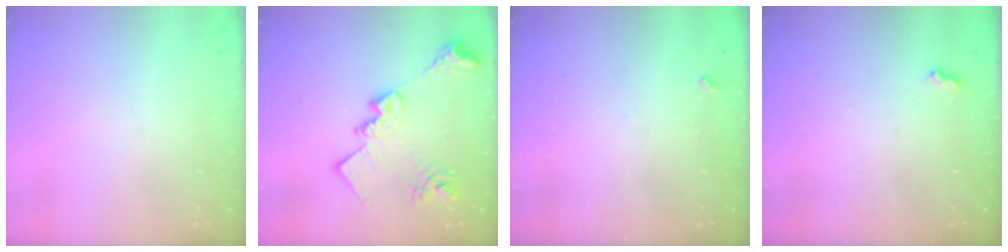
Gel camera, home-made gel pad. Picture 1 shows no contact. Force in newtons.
{"total": 19.7, "press": 19.7, "slide": 1.4}
{"total": 4.9, "press": 4.8, "slide": 0.4}
{"total": 3.9, "press": 3.9, "slide": 0.5}